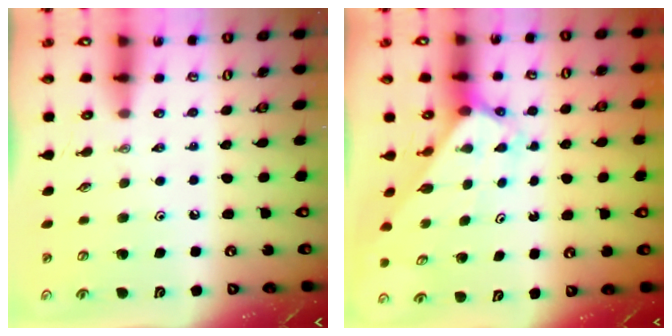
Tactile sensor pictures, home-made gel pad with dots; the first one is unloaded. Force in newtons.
{"total": 3.0, "press": 2.9, "slide": 0.4}